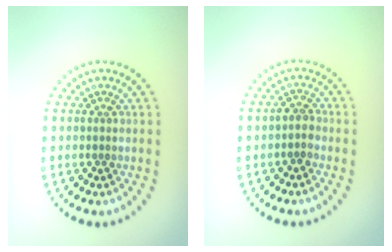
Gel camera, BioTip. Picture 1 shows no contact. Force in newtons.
{"total": 1.5, "press": 1.3, "slide": 0.6}